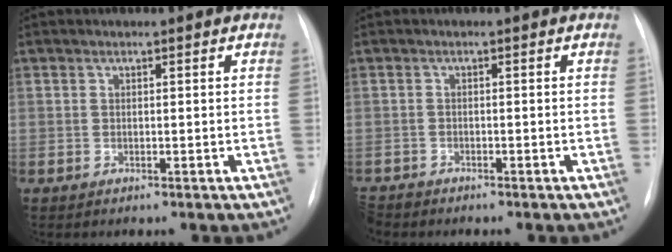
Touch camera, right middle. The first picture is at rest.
{"total": 2.5, "force": [-2.4, 0.9, 0.0], "torque": [-0.001, -0.005, -0.043]}